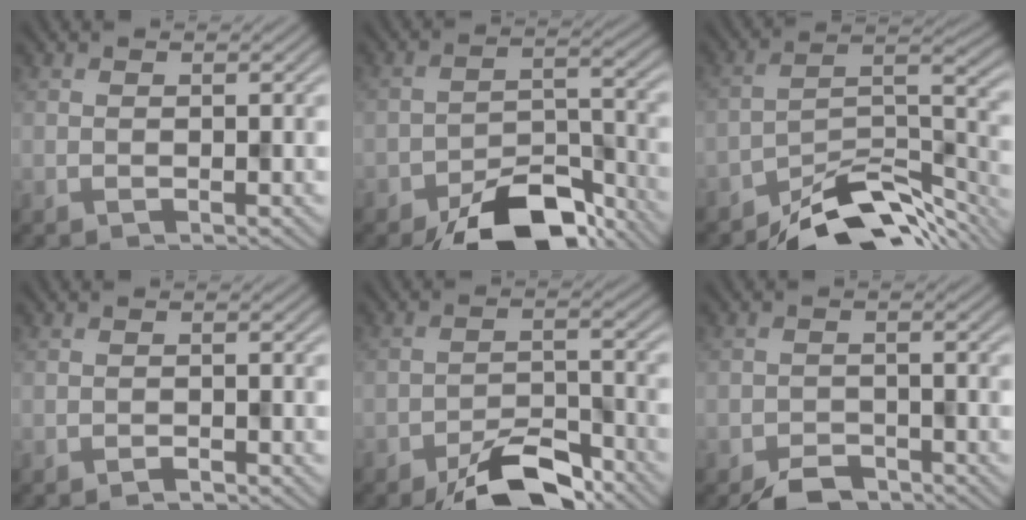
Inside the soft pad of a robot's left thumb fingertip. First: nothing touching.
{"total": 10.8, "force": [-8.0, 4.4, 5.8], "torque": [-0.079, -0.003, -0.137]}
{"total": 11.1, "force": [-8.6, 3.6, 6.0], "torque": [-0.084, -0.002, -0.157]}
{"total": 0.8, "force": [-0.7, 0.1, 0.3], "torque": [-0.005, 0.002, -0.013]}
{"total": 7.5, "force": [-5.6, 2.5, 4.3], "torque": [-0.067, 0.004, -0.102]}
{"total": 4.1, "force": [-3.4, 1.6, 1.5], "torque": [-0.026, -0.004, -0.064]}